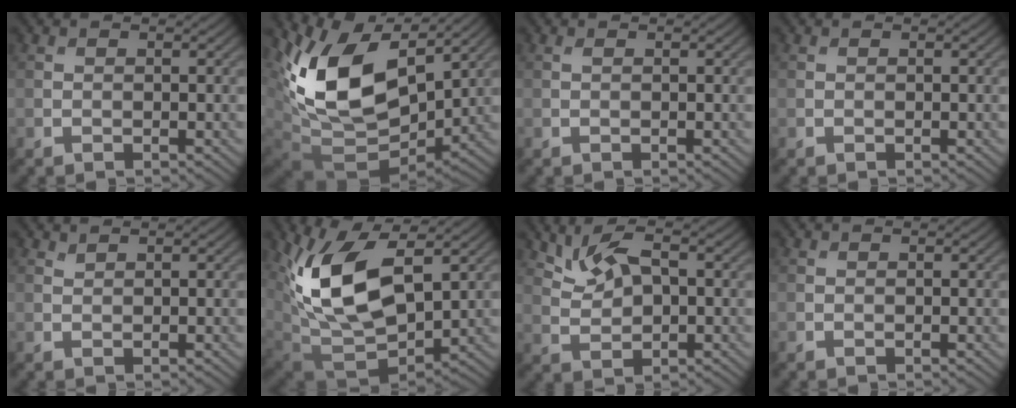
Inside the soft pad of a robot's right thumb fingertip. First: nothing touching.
{"total": 14.6, "force": [4.5, 8.6, 10.9], "torque": [-0.226, 0.000, 0.092]}
{"total": 0.0}
{"total": 0.0}
{"total": 0.6, "force": [0.6, 0.0, 0.1], "torque": [-0.002, 0.000, 0.014]}
{"total": 13.7, "force": [4.1, 7.4, 10.8], "torque": [-0.226, -0.008, 0.086]}
{"total": 5.2, "force": [2.4, 2.6, 3.8], "torque": [-0.087, 0.004, 0.046]}
{"total": 0.0}